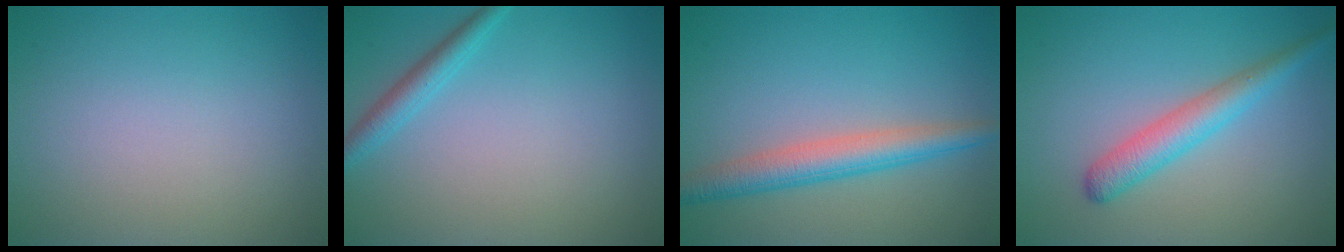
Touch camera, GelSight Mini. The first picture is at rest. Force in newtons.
{"total": 2.0, "press": 2.0, "slide": 0.1}
{"total": 4.1, "press": 4.1, "slide": 0.0}
{"total": 3.4, "press": 3.4, "slide": 0.1}